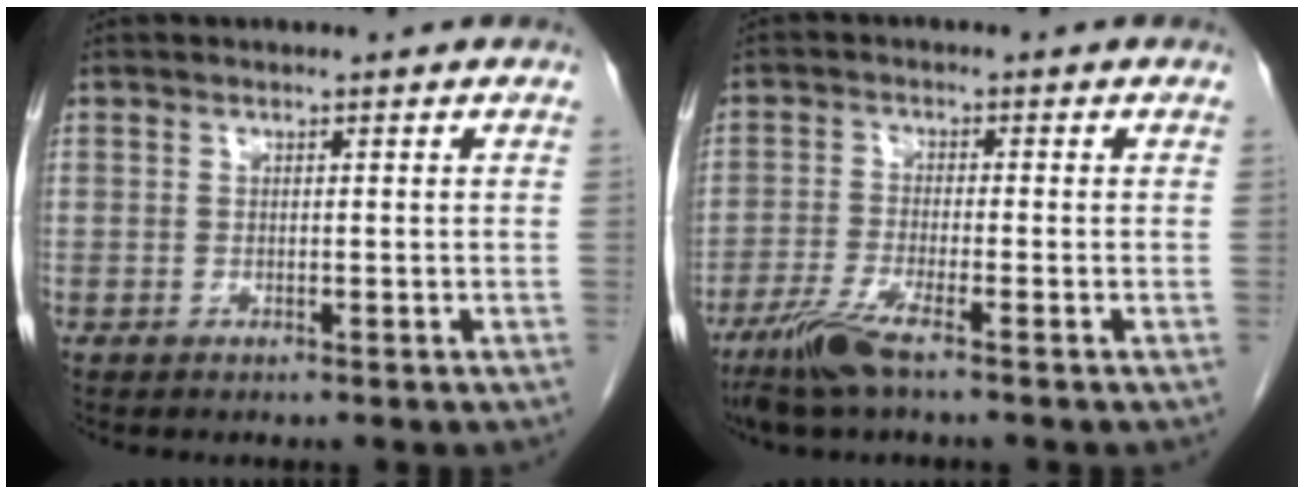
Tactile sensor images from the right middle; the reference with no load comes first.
{"total": 5.5, "force": [-3.9, 0.0, 3.9], "torque": [-0.087, -0.016, -0.081]}